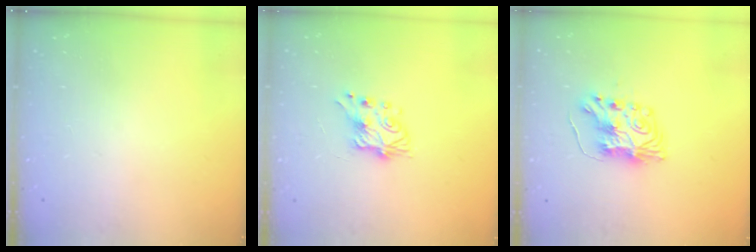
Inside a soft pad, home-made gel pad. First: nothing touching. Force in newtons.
{"total": 7.1, "press": 7.1, "slide": 0.5}
{"total": 8.3, "press": 8.3, "slide": 0.2}